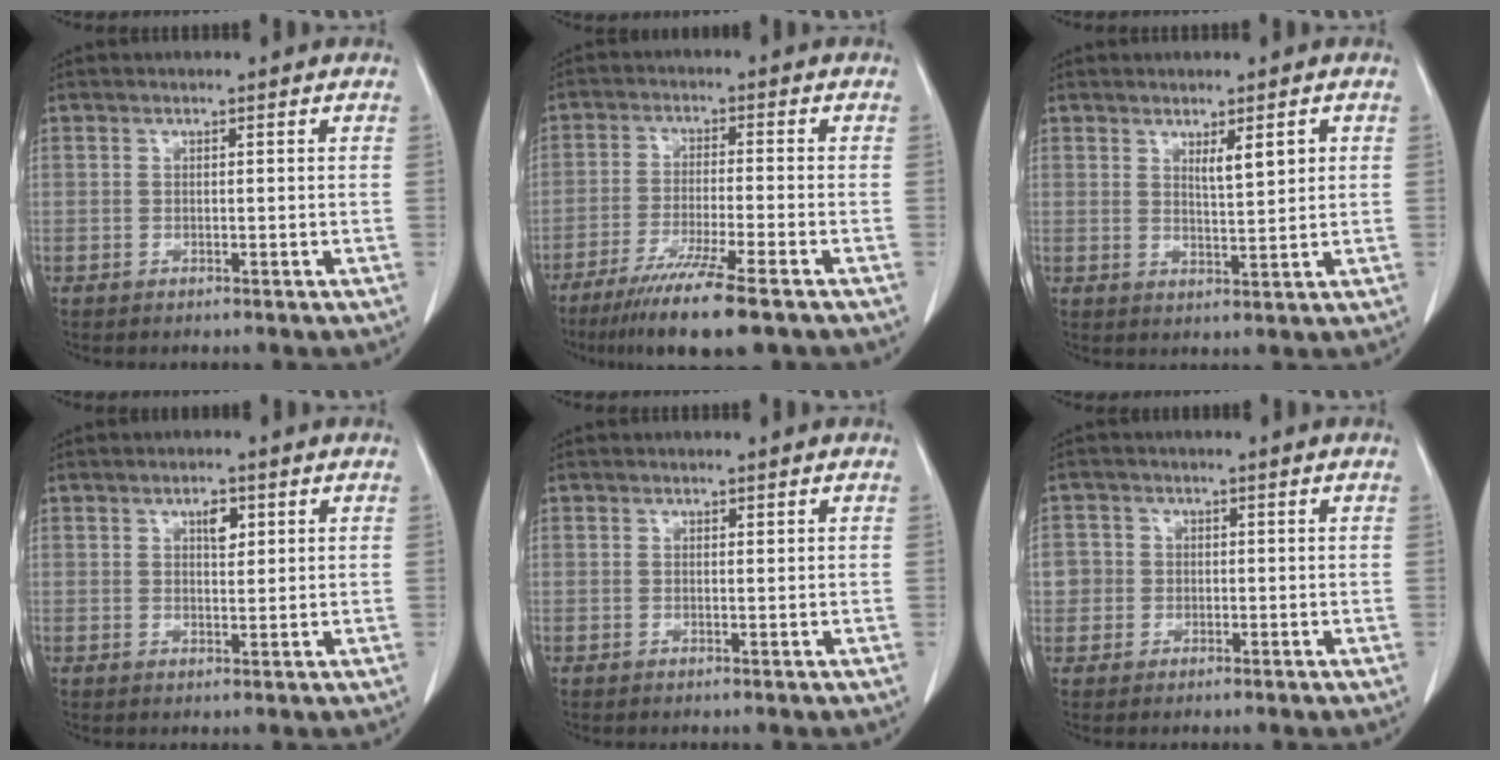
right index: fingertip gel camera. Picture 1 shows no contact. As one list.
[{"total": 10.7, "force": [-7.6, -0.3, 7.6], "torque": [-0.126, -0.030, -0.122]}, {"total": 3.6, "force": [1.6, 0.6, 3.2], "torque": [-0.055, -0.006, 0.029]}, {"total": 2.6, "force": [1.2, 1.1, 2.0], "torque": [-0.032, -0.001, 0.020]}, {"total": 0.0}, {"total": 3.0, "force": [-0.1, 3.0, 0.1], "torque": [0.015, 0.011, -0.002]}]